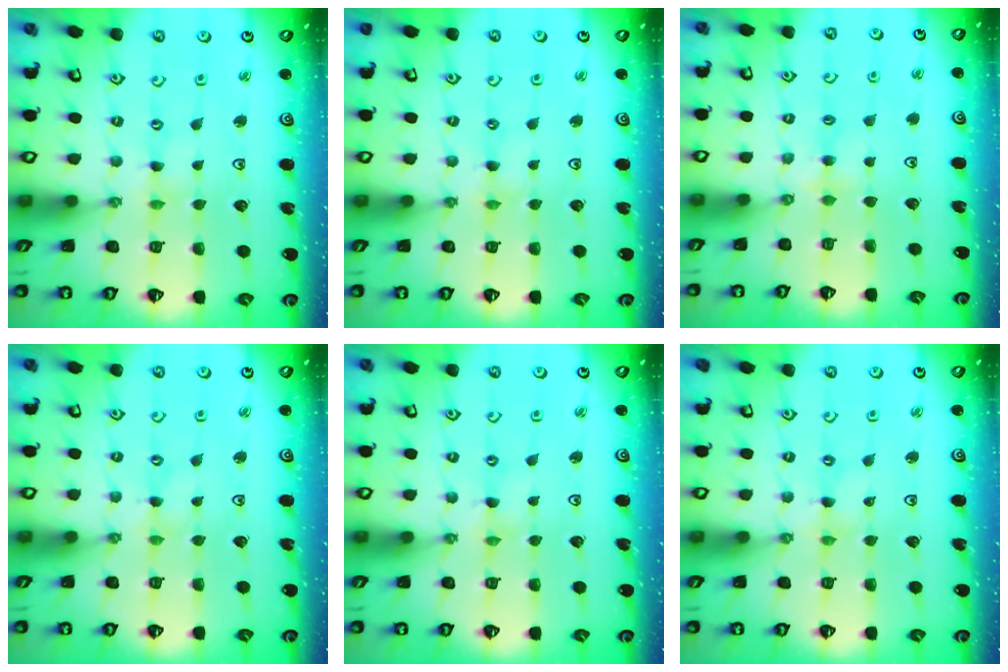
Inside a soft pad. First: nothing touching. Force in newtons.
{"total": 1.6, "press": 1.5, "slide": 0.4}
{"total": 2.4, "press": 2.4, "slide": 0.4}
{"total": 0.0}
{"total": 0.5, "press": 0.5, "slide": 0.1}
{"total": 0.0}